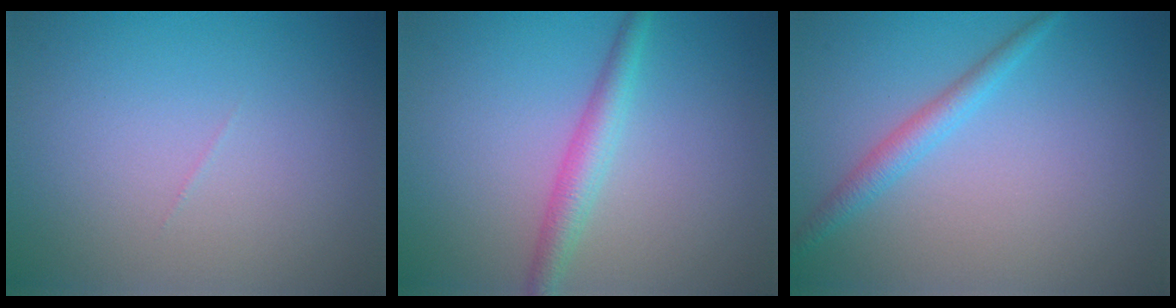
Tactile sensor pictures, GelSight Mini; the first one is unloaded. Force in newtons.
{"total": 2.6, "press": 2.6, "slide": 0.0}
{"total": 2.0, "press": 2.0, "slide": 0.1}